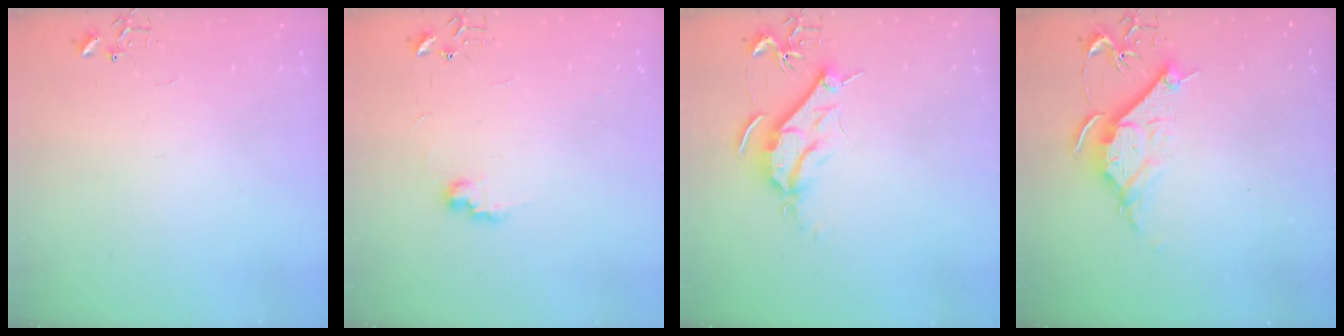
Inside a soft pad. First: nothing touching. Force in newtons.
{"total": 7.5, "press": 7.4, "slide": 0.3}
{"total": 9.1, "press": 9.0, "slide": 0.8}
{"total": 10.7, "press": 10.7, "slide": 0.7}